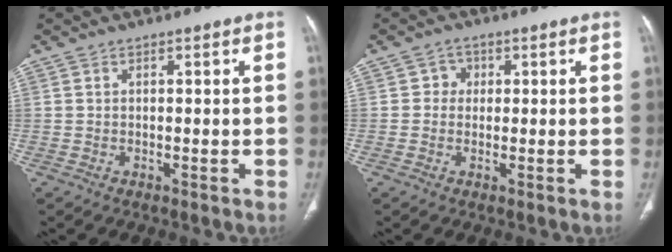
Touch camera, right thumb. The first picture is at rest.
{"total": 2.4, "force": [0.4, 2.2, 0.6], "torque": [0.009, 0.005, -0.001]}